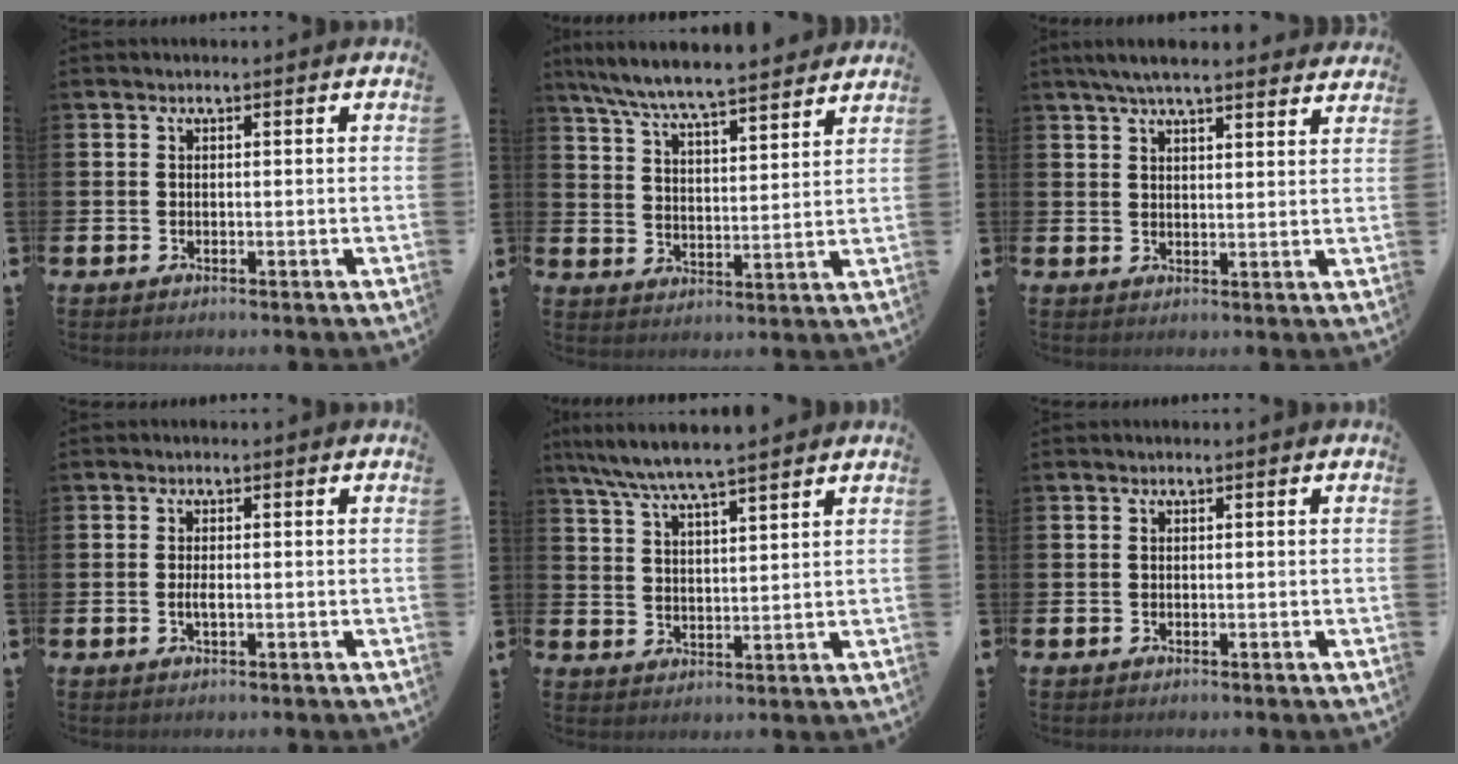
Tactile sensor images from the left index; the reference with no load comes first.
{"total": 7.6, "force": [7.3, 0.2, 2.1], "torque": [-0.071, -0.053, 0.127]}
{"total": 5.4, "force": [5.0, 0.7, 2.0], "torque": [-0.047, -0.013, 0.091]}
{"total": 1.2, "force": [-0.2, 0.4, 1.1], "torque": [-0.027, 0.004, -0.004]}
{"total": 6.7, "force": [6.3, 0.3, 2.4], "torque": [-0.069, -0.024, 0.112]}
{"total": 0.0}